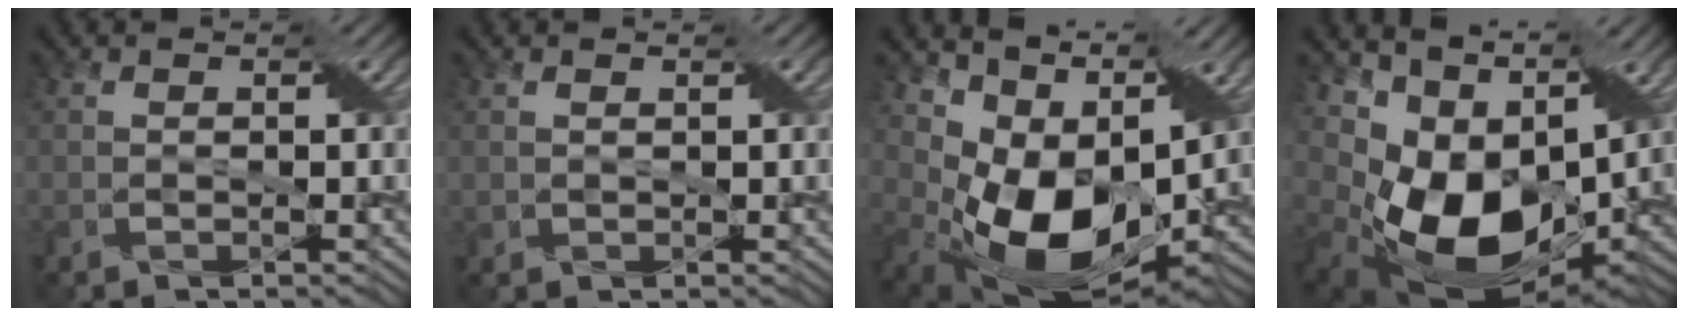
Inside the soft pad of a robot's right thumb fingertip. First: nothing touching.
{"total": 1.0, "force": [0.5, 0.7, 0.4], "torque": [-0.012, -0.002, 0.013]}
{"total": 12.5, "force": [3.1, 8.0, 9.0], "torque": [-0.182, -0.023, 0.063]}
{"total": 14.1, "force": [1.9, 10.0, 9.8], "torque": [-0.214, -0.027, 0.047]}